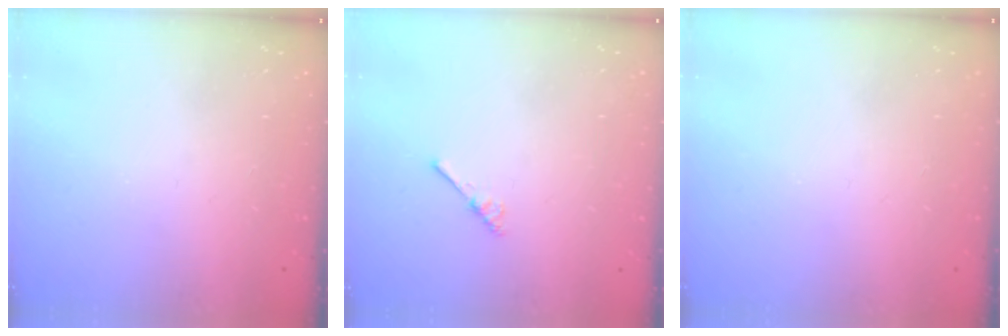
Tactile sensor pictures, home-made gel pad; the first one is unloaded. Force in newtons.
{"total": 3.0, "press": 3.0, "slide": 0.3}
{"total": 0.0}